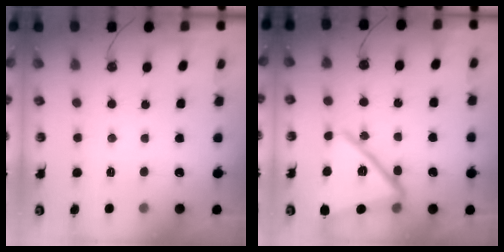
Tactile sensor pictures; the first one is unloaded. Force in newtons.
{"total": 21.0, "press": 20.8, "slide": 2.3}